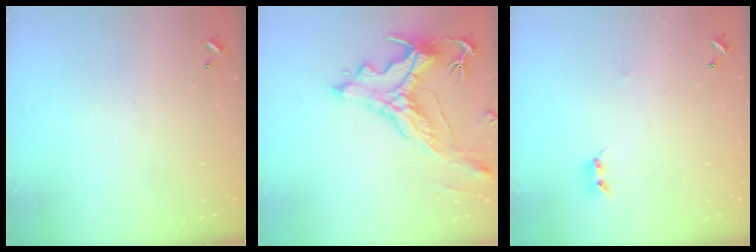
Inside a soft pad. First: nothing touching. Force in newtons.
{"total": 2.9, "press": 2.6, "slide": 1.5}
{"total": 2.7, "press": 2.7, "slide": 0.3}